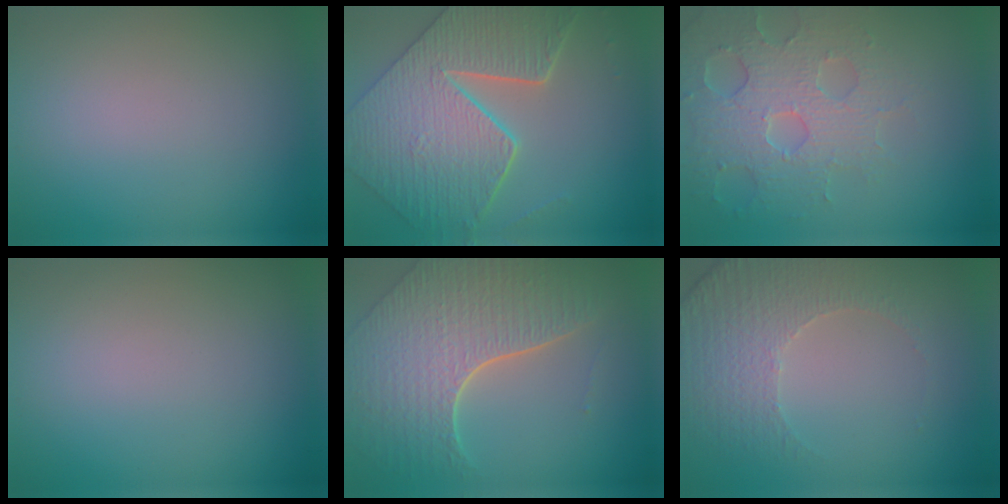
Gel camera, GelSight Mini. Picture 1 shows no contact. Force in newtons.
{"total": 9.2, "press": 6.8, "slide": 6.2}
{"total": 5.3, "press": 4.7, "slide": 2.5}
{"total": 0.0}
{"total": 7.8, "press": 5.6, "slide": 5.4}
{"total": 5.0, "press": 3.6, "slide": 3.5}